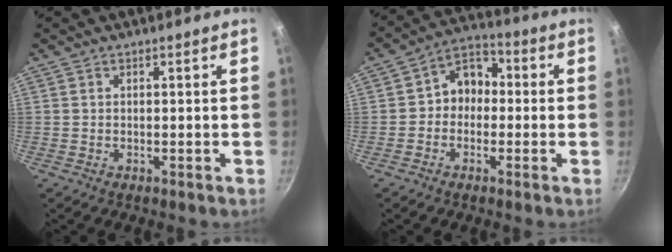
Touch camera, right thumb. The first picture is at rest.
{"total": 7.7, "force": [-0.5, 6.4, 4.3], "torque": [-0.020, 0.029, -0.027]}